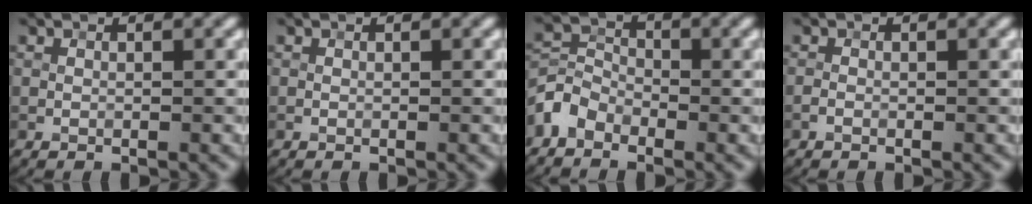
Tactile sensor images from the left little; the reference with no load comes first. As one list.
[{"total": 0.0}, {"total": 3.0, "force": [-2.1, 1.9, 0.9], "torque": [-0.020, 0.008, -0.053]}, {"total": 0.7, "force": [-0.4, 0.3, 0.4], "torque": [-0.009, 0.000, -0.008]}]